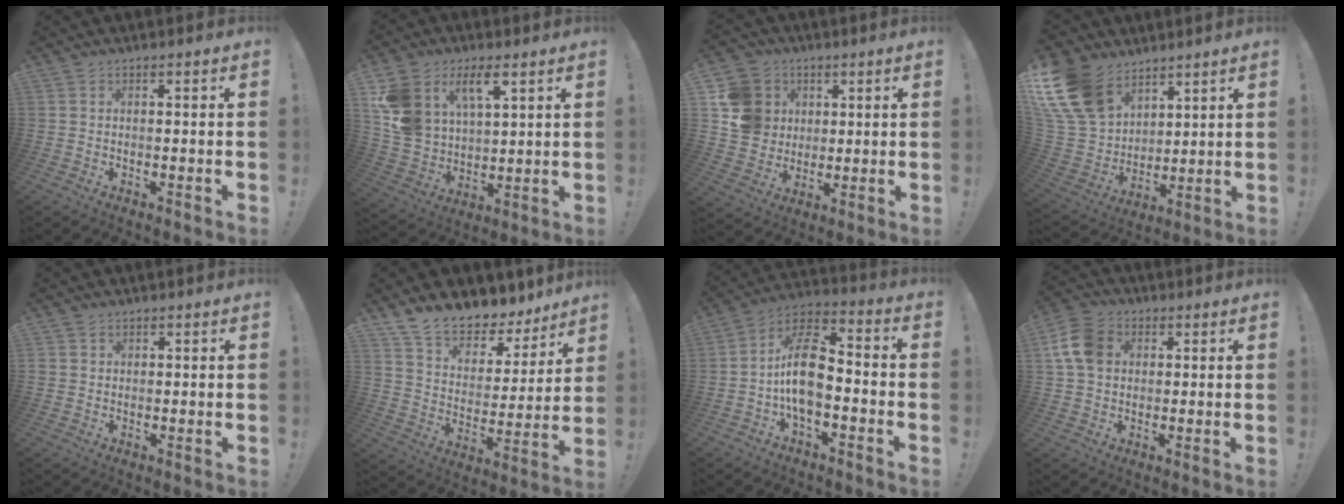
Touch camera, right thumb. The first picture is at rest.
{"total": 13.1, "force": [7.1, 8.6, 6.8], "torque": [-0.152, -0.034, 0.139]}
{"total": 13.7, "force": [3.5, 12.4, 4.6], "torque": [-0.073, -0.007, 0.077]}
{"total": 19.0, "force": [11.0, 12.1, 9.5], "torque": [-0.193, -0.062, 0.217]}
{"total": 1.6, "force": [1.0, 1.2, -0.2], "torque": [0.013, -0.001, 0.017]}
{"total": 12.2, "force": [10.8, 4.7, 3.4], "torque": [-0.071, -0.094, 0.194]}
{"total": 13.8, "force": [-2.8, 7.9, 11.0], "torque": [-0.195, 0.025, -0.047]}
{"total": 10.9, "force": [2.4, 8.5, 6.4], "torque": [-0.121, 0.006, 0.049]}